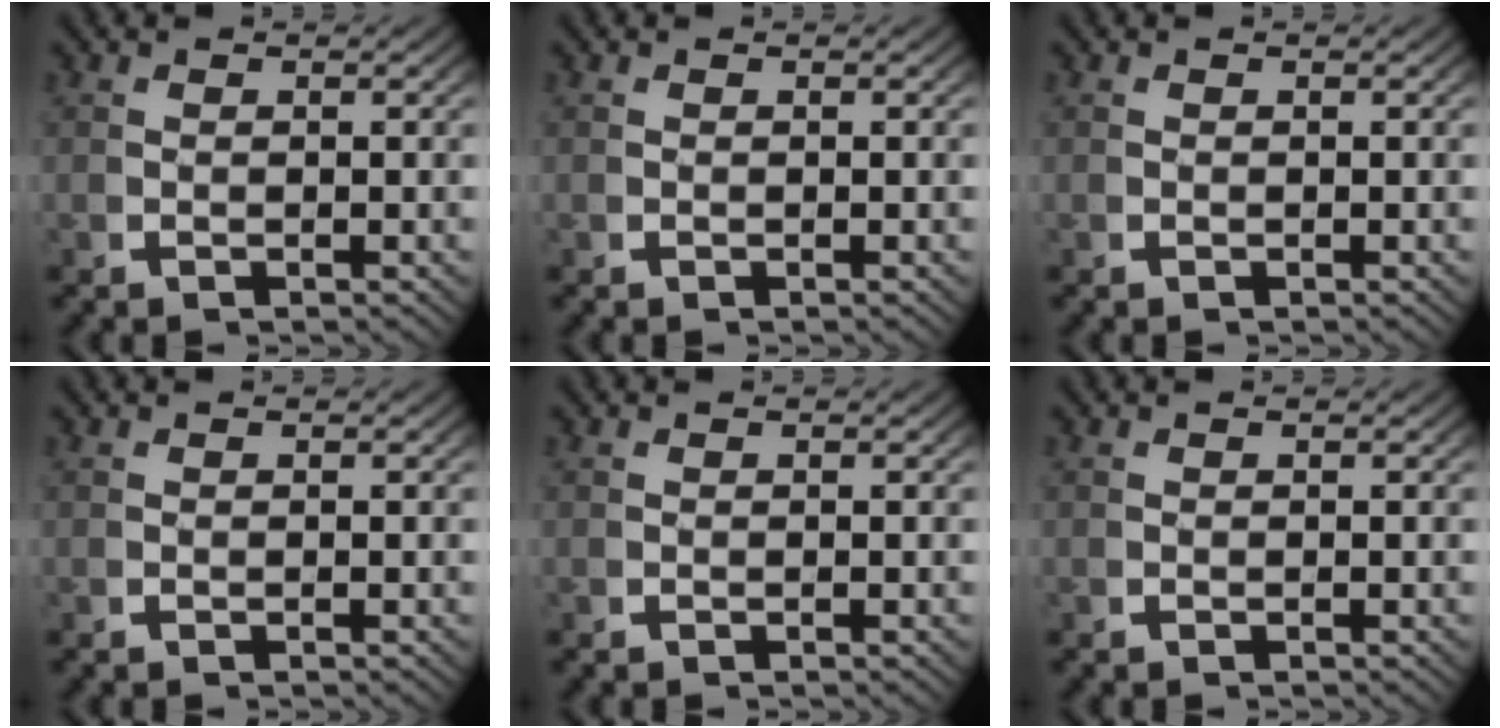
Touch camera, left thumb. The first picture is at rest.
{"total": 0.0}
{"total": 0.0}
{"total": 0.0}
{"total": 0.0}
{"total": 0.0}